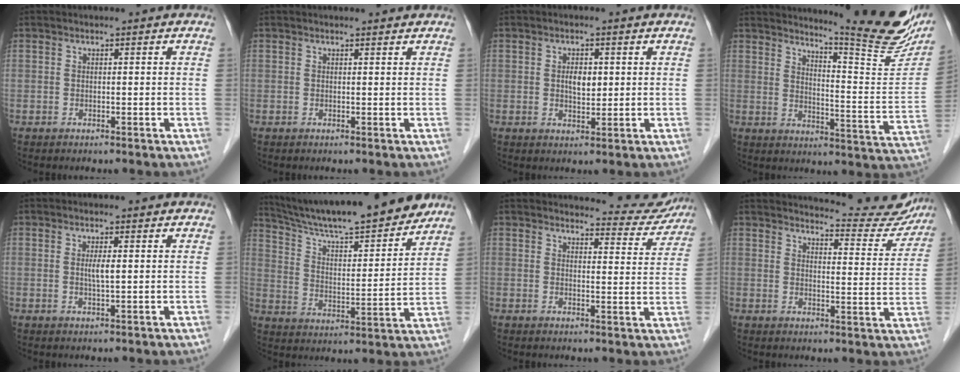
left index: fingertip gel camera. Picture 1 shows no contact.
{"total": 1.1, "force": [1.1, 0.0, 0.1], "torque": [-0.010, 0.000, 0.013]}
{"total": 2.8, "force": [0.3, 1.4, 2.3], "torque": [-0.040, -0.001, 0.008]}
{"total": 17.7, "force": [15.4, 0.3, 8.8], "torque": [-0.120, -0.094, 0.187]}
{"total": 1.9, "force": [0.1, 0.1, 1.9], "torque": [-0.039, -0.003, 0.002]}
{"total": 20.5, "force": [18.2, 1.9, 9.2], "torque": [-0.153, -0.003, 0.281]}
{"total": 7.7, "force": [7.6, 1.1, -0.3], "torque": [0.015, -0.029, 0.078]}
{"total": 12.7, "force": [12.5, 1.4, 1.5], "torque": [-0.010, -0.049, 0.138]}